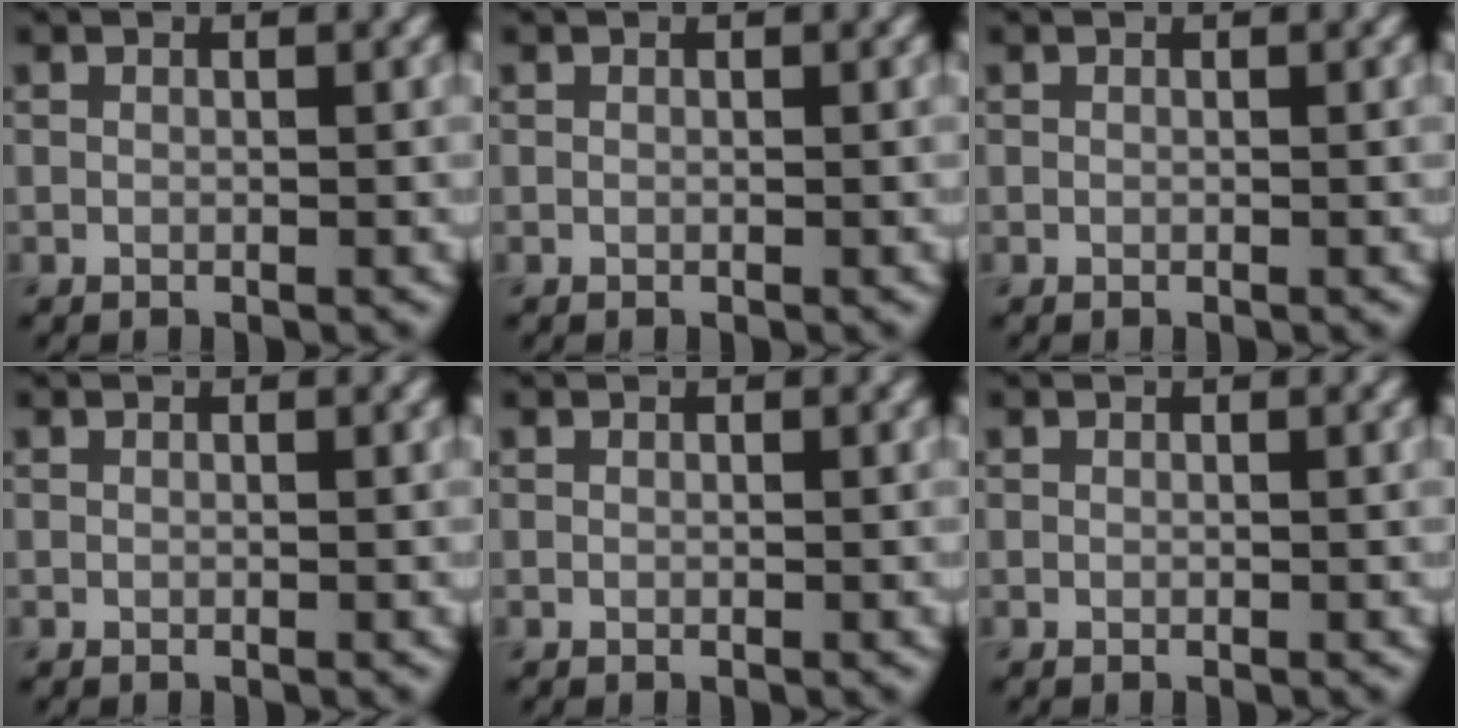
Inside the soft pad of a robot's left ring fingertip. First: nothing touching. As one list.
[{"total": 0.0}, {"total": 0.0}, {"total": 0.0}, {"total": 0.0}, {"total": 0.0}]